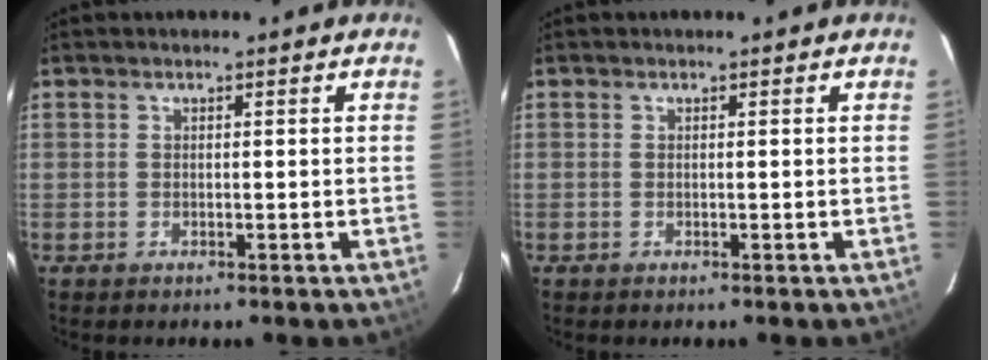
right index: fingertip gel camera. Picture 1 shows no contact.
{"total": 0.0}